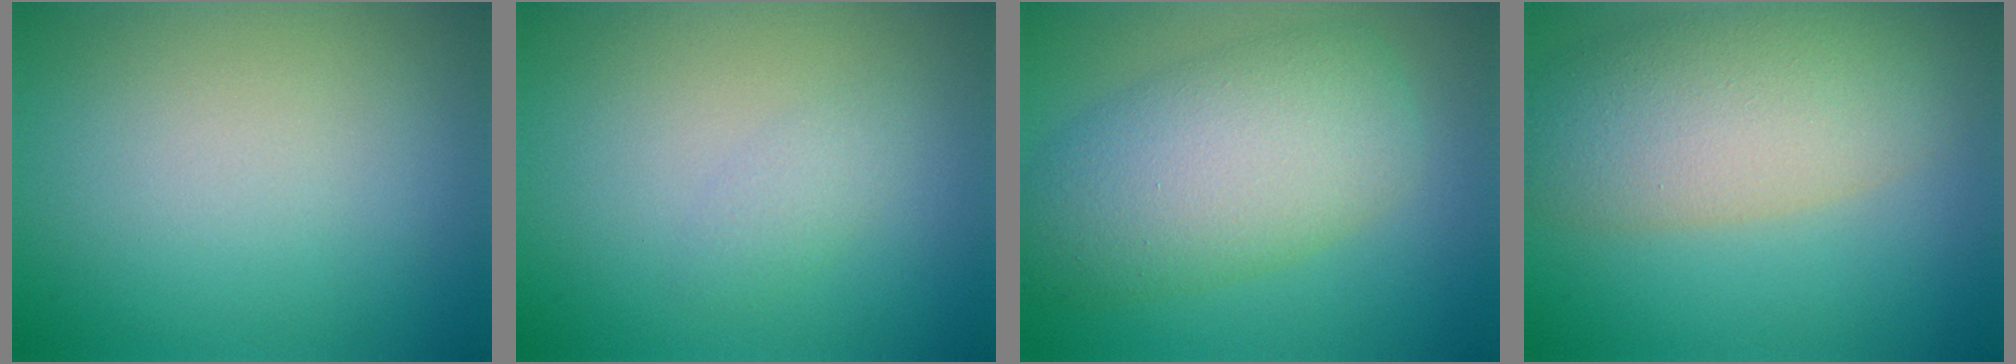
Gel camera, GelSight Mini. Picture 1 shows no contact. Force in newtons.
{"total": 1.3, "press": 1.3, "slide": 0.0}
{"total": 7.9, "press": 7.9, "slide": 0.2}
{"total": 7.6, "press": 7.6, "slide": 0.4}